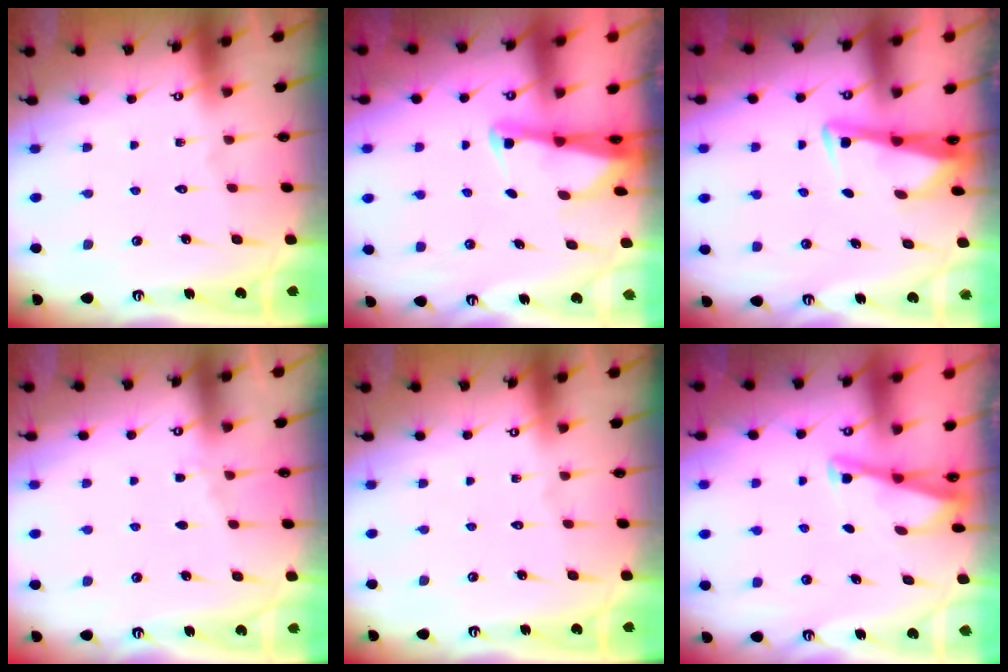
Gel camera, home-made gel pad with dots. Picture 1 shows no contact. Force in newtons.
{"total": 2.4, "press": 2.4, "slide": 0.3}
{"total": 3.4, "press": 3.4, "slide": 0.4}
{"total": 2.8, "press": 2.8, "slide": 0.5}
{"total": 0.0}
{"total": 2.7, "press": 2.7, "slide": 0.3}